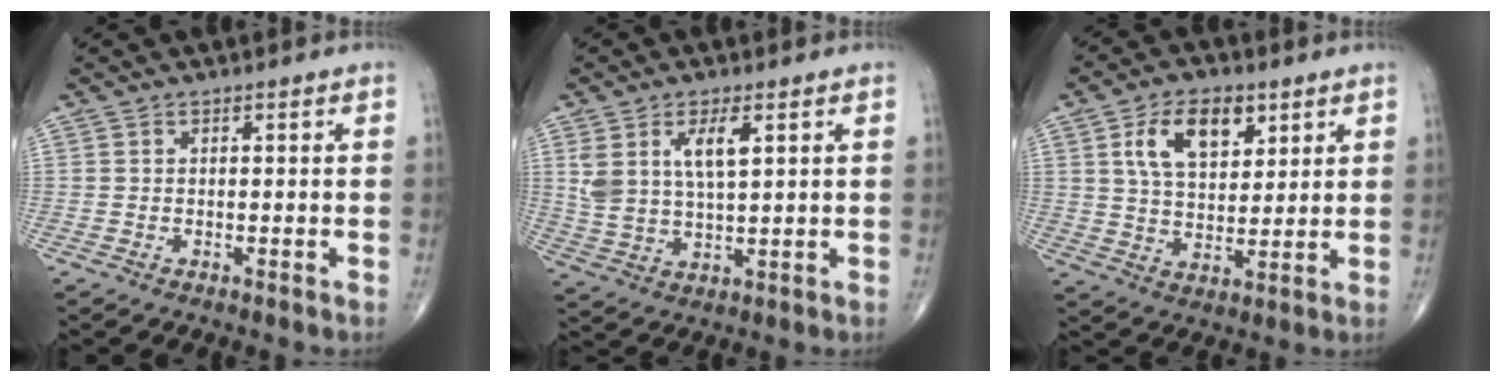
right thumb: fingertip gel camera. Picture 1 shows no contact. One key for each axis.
{"total": 8.5, "fx": 3.3, "fy": 3.5, "fz": 7.0, "tx": -0.134, "ty": -0.012, "tz": 0.070}
{"total": 11.3, "fx": 4.8, "fy": 6.5, "fz": 7.9, "tx": -0.114, "ty": -0.014, "tz": 0.088}